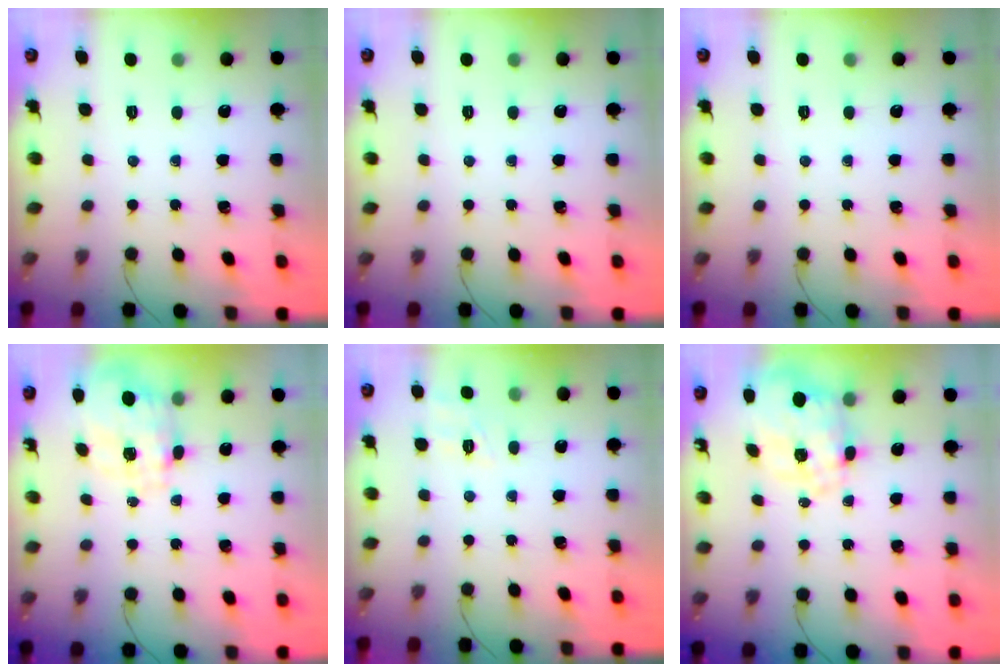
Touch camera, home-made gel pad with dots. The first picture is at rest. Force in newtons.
{"total": 0.0}
{"total": 0.0}
{"total": 3.5, "press": 3.3, "slide": 1.0}
{"total": 9.2, "press": 9.0, "slide": 2.0}
{"total": 3.7, "press": 3.2, "slide": 1.9}